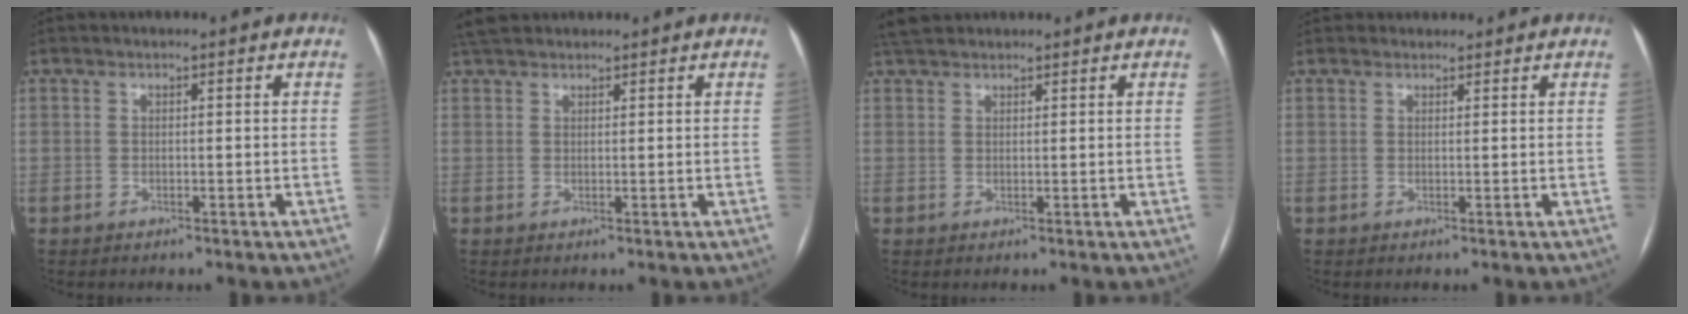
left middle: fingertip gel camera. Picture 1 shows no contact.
{"total": 4.0, "force": [3.5, 1.5, 1.3], "torque": [-0.027, 0.029, 0.064]}
{"total": 3.6, "force": [3.3, 1.2, 1.1], "torque": [-0.025, 0.026, 0.060]}
{"total": 1.3, "force": [1.0, 0.7, -0.2], "torque": [0.003, 0.010, 0.014]}